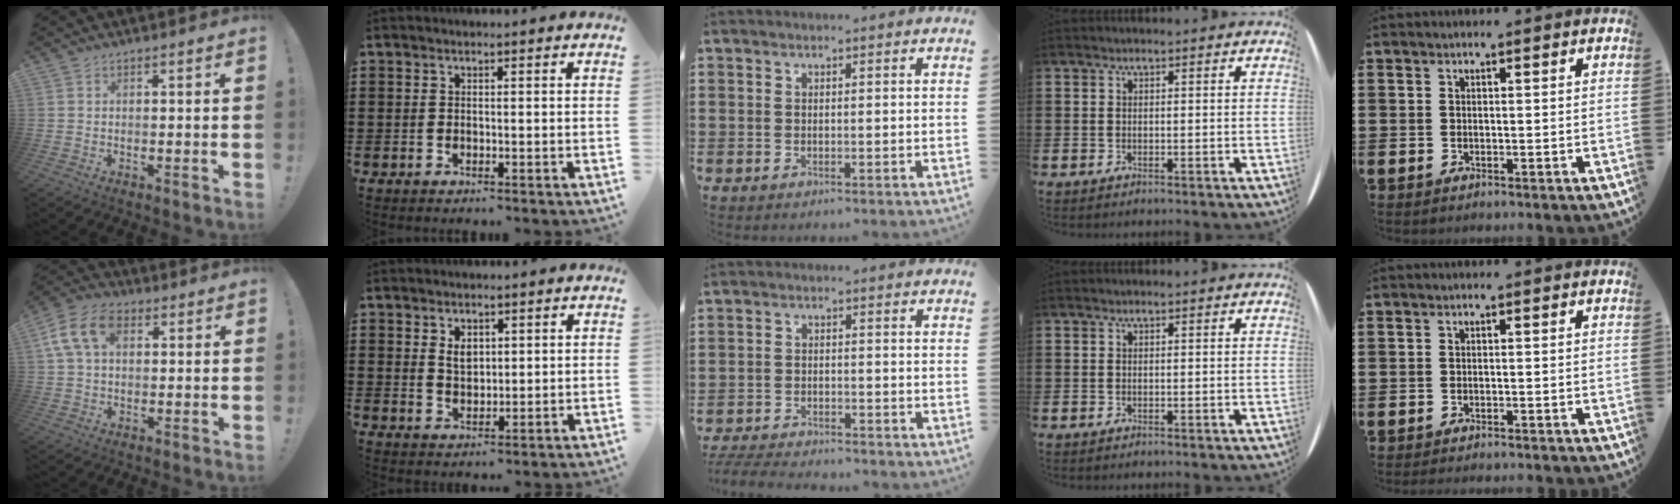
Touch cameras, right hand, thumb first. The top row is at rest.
{"thumb": {"total": 11.6, "force": [3.4, 7.5, 8.2], "torque": [-0.153, 0.007, 0.067]}, "index": {"total": 2.7, "force": [1.3, 1.7, 1.6], "torque": [-0.030, 0.002, 0.023]}, "middle": {"total": 4.1, "force": [-4.0, 0.4, 0.7], "torque": [-0.026, -0.006, -0.086]}, "little": {"total": 0.7, "force": [-0.7, -0.1, 0.1], "torque": [-0.002, -0.003, -0.014]}}